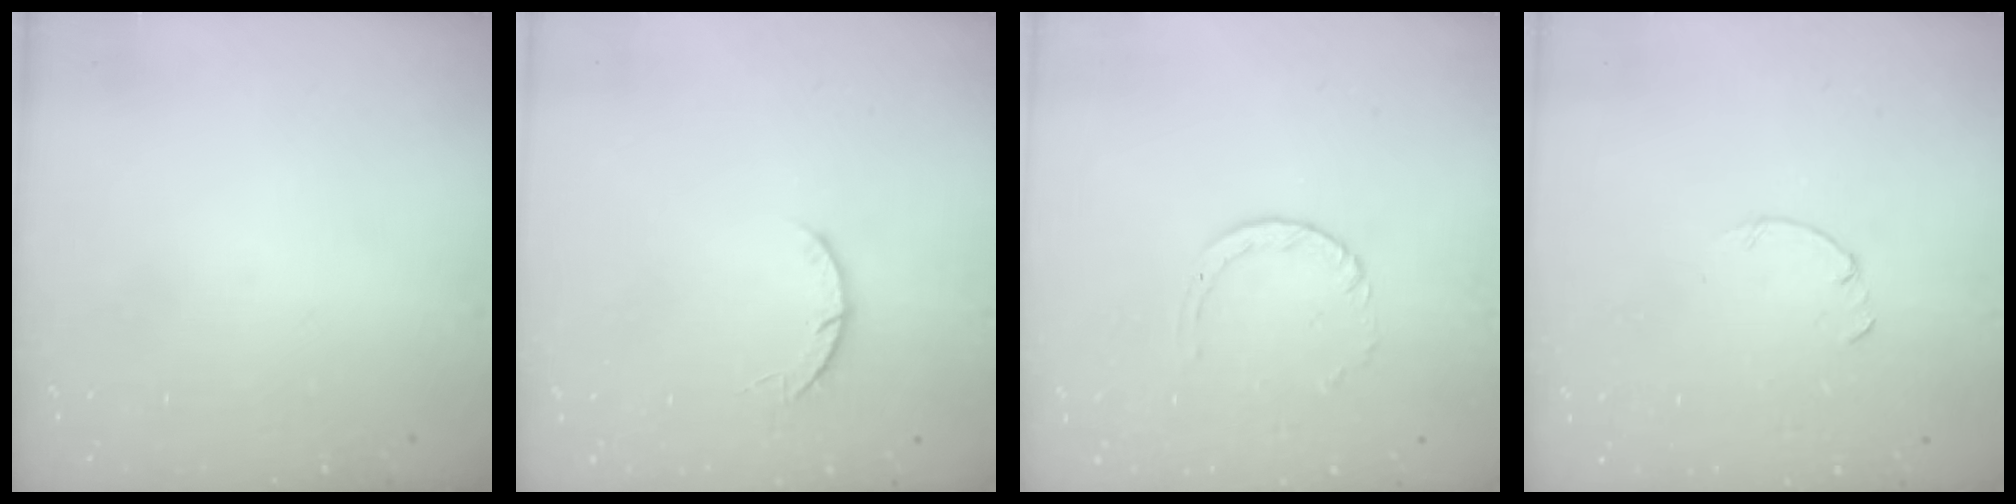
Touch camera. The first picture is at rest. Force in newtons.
{"total": 4.0, "press": 4.0, "slide": 0.5}
{"total": 1.0, "press": 1.0, "slide": 0.1}
{"total": 0.0}